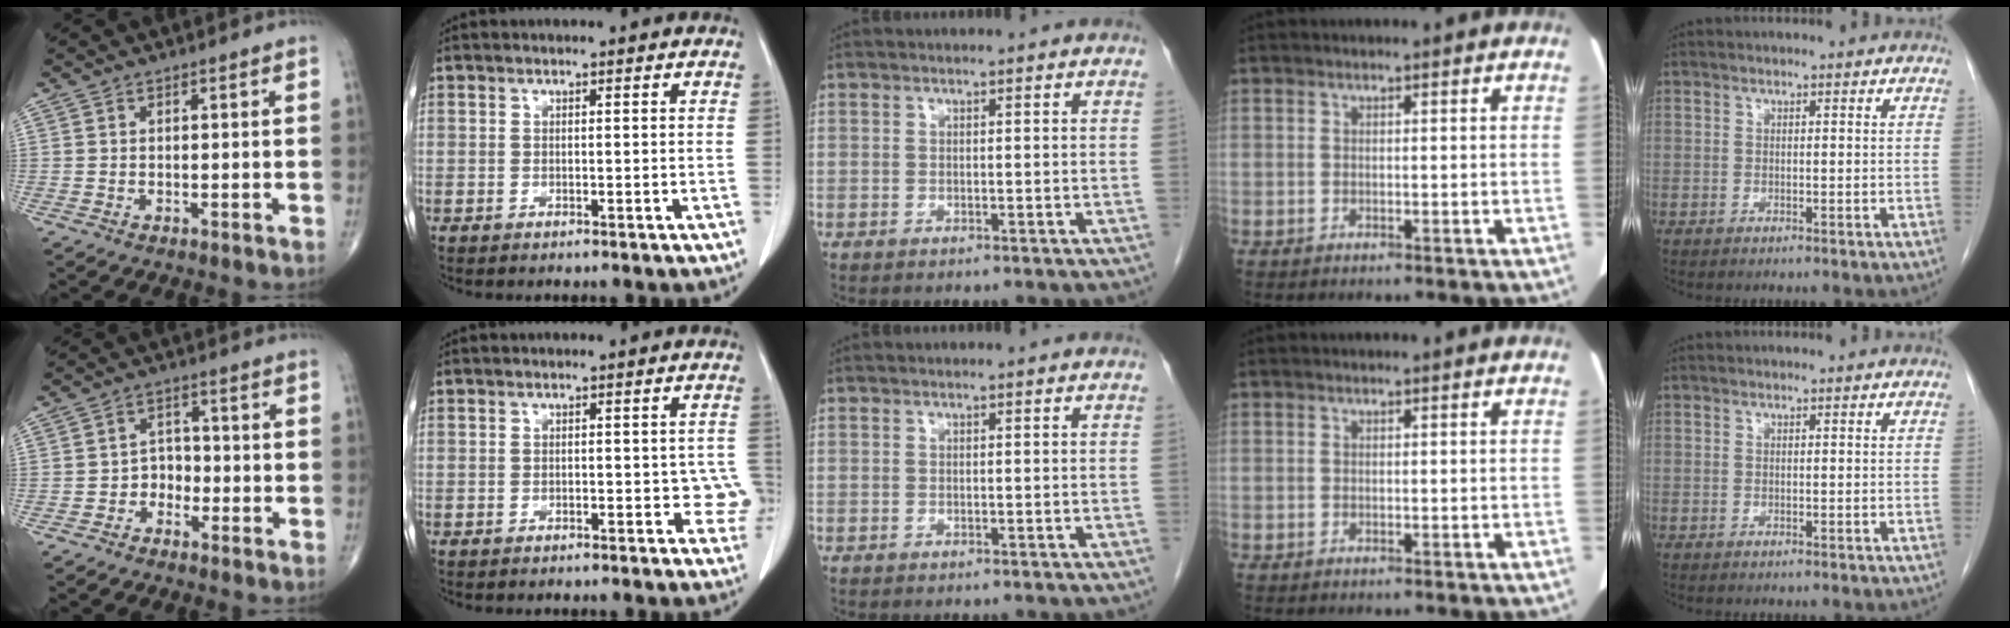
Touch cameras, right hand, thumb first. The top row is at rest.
{"thumb": {"total": 3.6, "force": [-1.7, 3.0, 1.2], "torque": [0.005, 0.021, -0.039]}, "index": {"total": 4.2, "force": [-1.2, 2.1, 3.4], "torque": [-0.018, 0.013, -0.013]}}